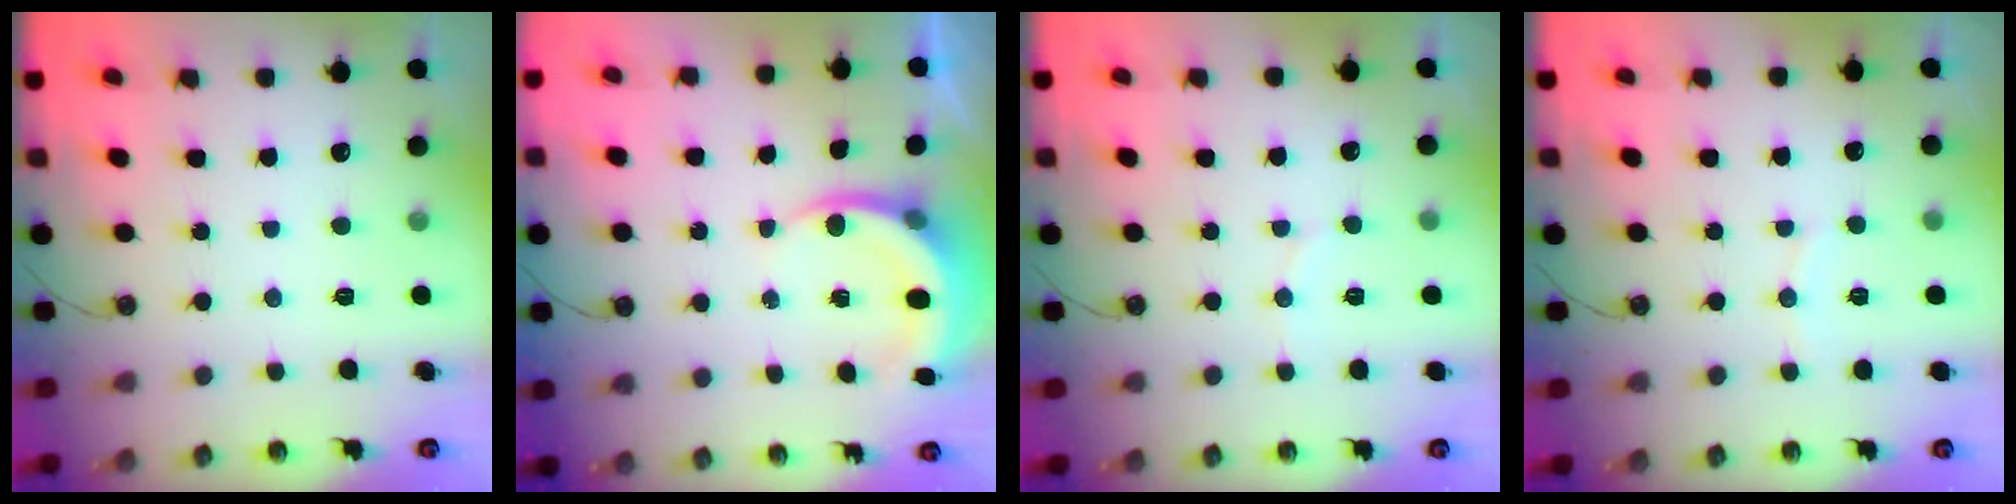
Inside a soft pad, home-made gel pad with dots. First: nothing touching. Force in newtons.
{"total": 5.6, "press": 5.4, "slide": 1.8}
{"total": 2.9, "press": 2.9, "slide": 0.3}
{"total": 3.8, "press": 3.8, "slide": 0.2}